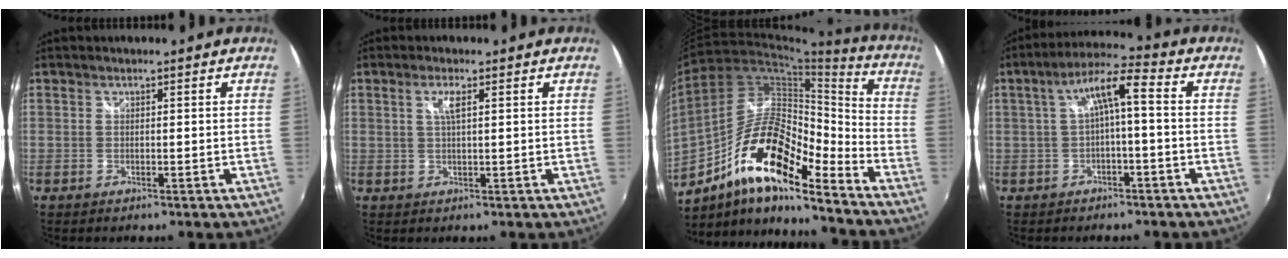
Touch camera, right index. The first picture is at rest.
{"total": 2.5, "force": [0.9, 0.3, 2.3], "torque": [-0.044, 0.002, 0.016]}
{"total": 18.8, "force": [-11.6, 5.2, 13.9], "torque": [-0.246, 0.004, -0.219]}
{"total": 6.9, "force": [-0.4, 1.2, 6.8], "torque": [-0.141, 0.020, -0.001]}